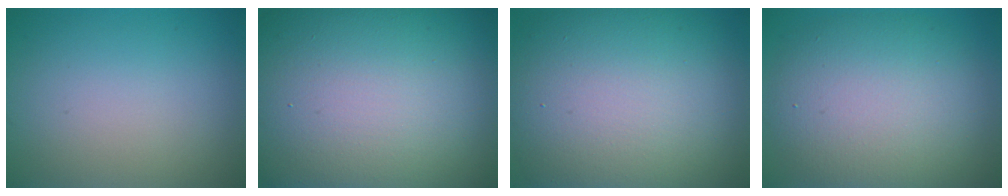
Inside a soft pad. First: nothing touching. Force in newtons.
{"total": 25.5, "press": 25.4, "slide": 1.3}
{"total": 15.7, "press": 15.7, "slide": 0.9}
{"total": 9.6, "press": 9.6, "slide": 0.5}